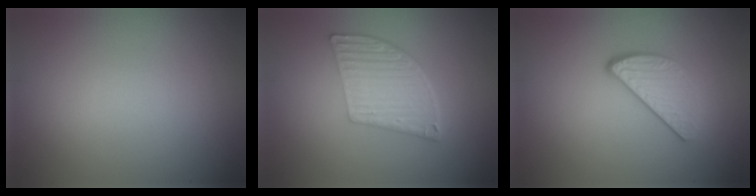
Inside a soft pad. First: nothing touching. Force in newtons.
{"total": 6.3, "press": 4.3, "slide": 4.6}
{"total": 3.1, "press": 2.4, "slide": 1.9}